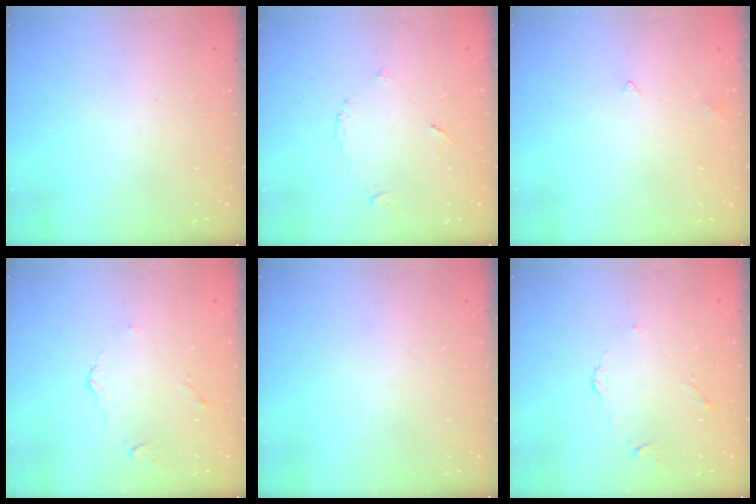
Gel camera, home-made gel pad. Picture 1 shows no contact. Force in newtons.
{"total": 3.7, "press": 3.7, "slide": 0.3}
{"total": 2.8, "press": 2.8, "slide": 0.5}
{"total": 2.7, "press": 2.7, "slide": 0.5}
{"total": 0.0}
{"total": 2.7, "press": 2.7, "slide": 0.5}